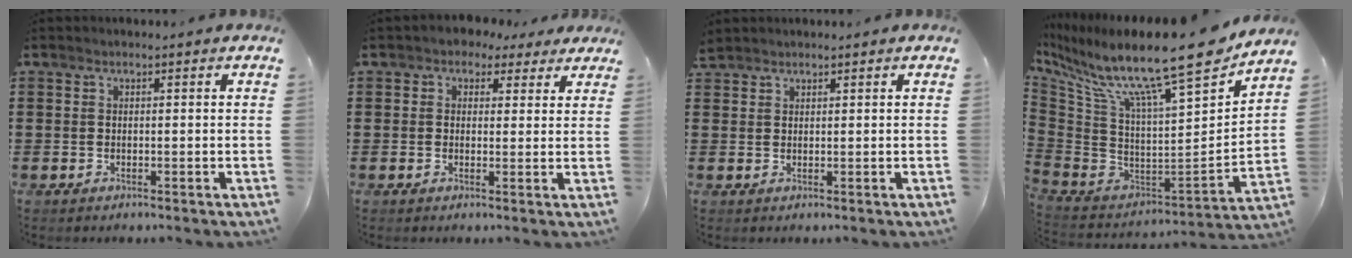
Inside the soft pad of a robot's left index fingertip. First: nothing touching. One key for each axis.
{"total": 2.6, "fx": 1.8, "fy": 1.7, "fz": 0.6, "tx": -0.015, "ty": 0.004, "tz": 0.031}
{"total": 1.7, "fx": 1.6, "fy": 0.4, "fz": 0.0, "tx": -0.005, "ty": 0.002, "tz": 0.032}
{"total": 15.9, "fx": 11.7, "fy": 1.0, "fz": 10.7, "tx": -0.197, "ty": -0.094, "tz": 0.177}